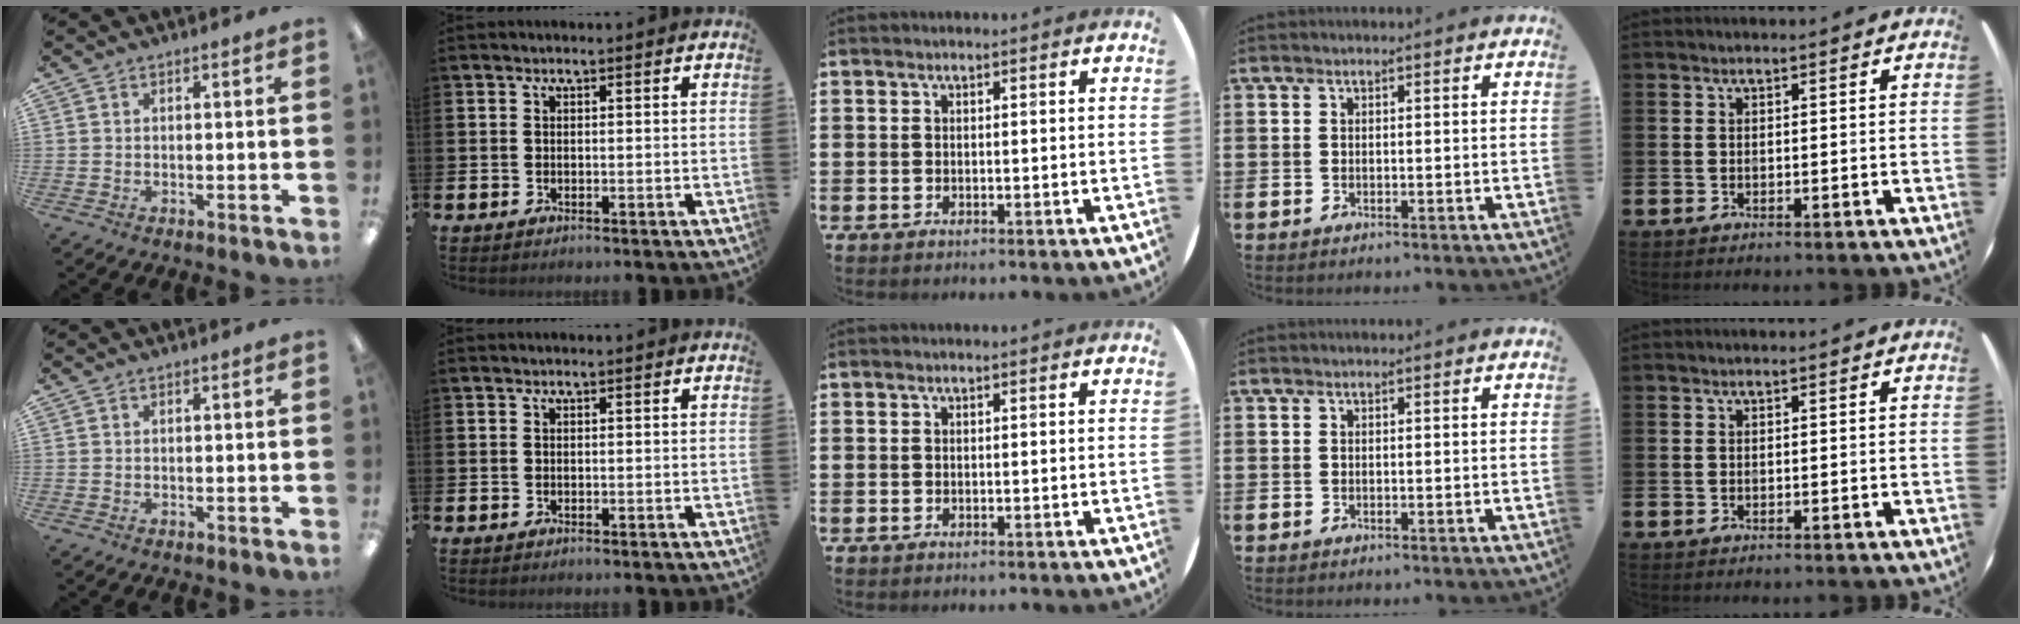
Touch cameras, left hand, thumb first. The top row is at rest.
{}